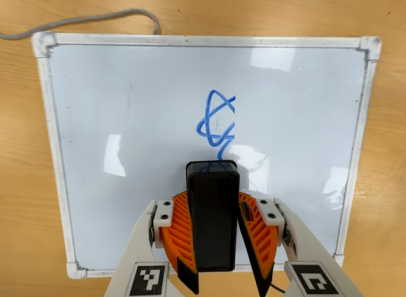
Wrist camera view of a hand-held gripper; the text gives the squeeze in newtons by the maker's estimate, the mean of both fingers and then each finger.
{"total": 9.1, "left": 9.1, "right": 9.2}